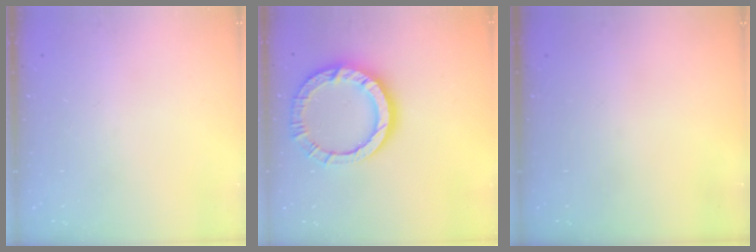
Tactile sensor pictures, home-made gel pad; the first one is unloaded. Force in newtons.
{"total": 15.0, "press": 14.9, "slide": 1.9}
{"total": 0.0}